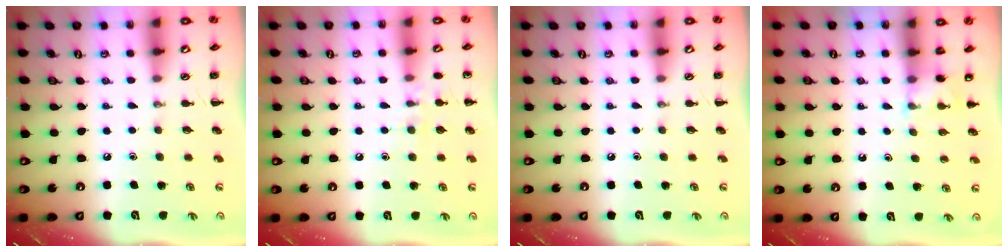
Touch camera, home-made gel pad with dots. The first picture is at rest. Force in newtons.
{"total": 7.5, "press": 7.4, "slide": 1.6}
{"total": 0.0}
{"total": 3.9, "press": 3.7, "slide": 1.2}